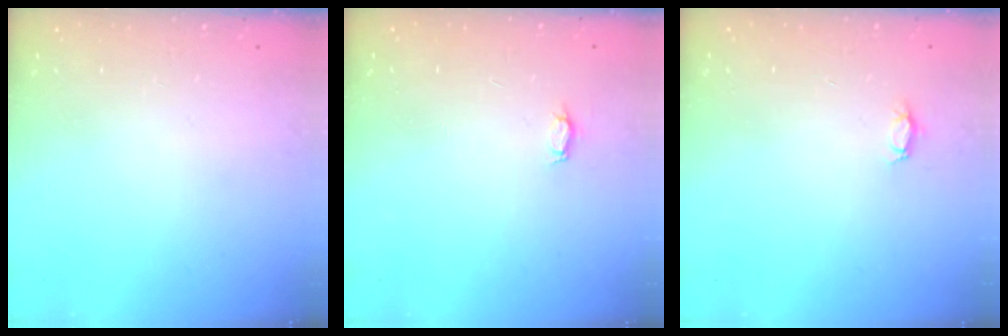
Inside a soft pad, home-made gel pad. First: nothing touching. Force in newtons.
{"total": 2.8, "press": 2.8, "slide": 0.3}
{"total": 2.8, "press": 2.8, "slide": 0.4}